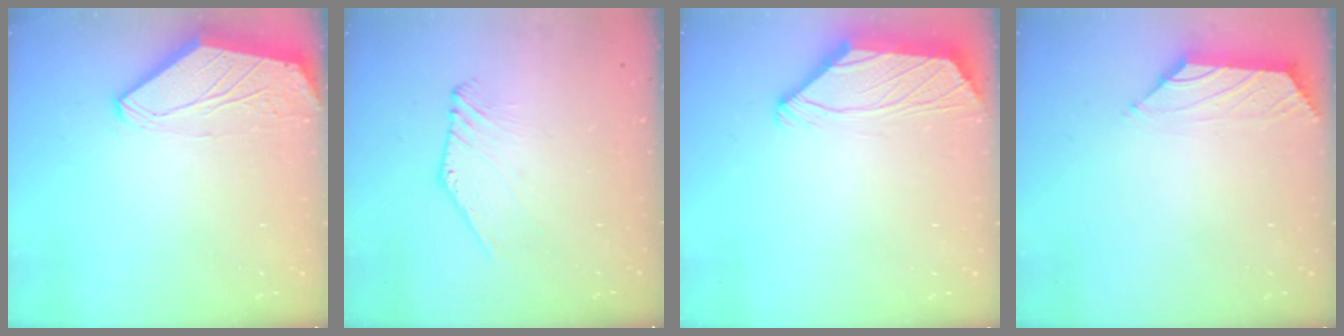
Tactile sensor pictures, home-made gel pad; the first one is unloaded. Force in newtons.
{"total": 2.1, "press": 2.1, "slide": 0.1}
{"total": 2.0, "press": 1.8, "slide": 0.8}
{"total": 0.8, "press": 0.4, "slide": 0.6}